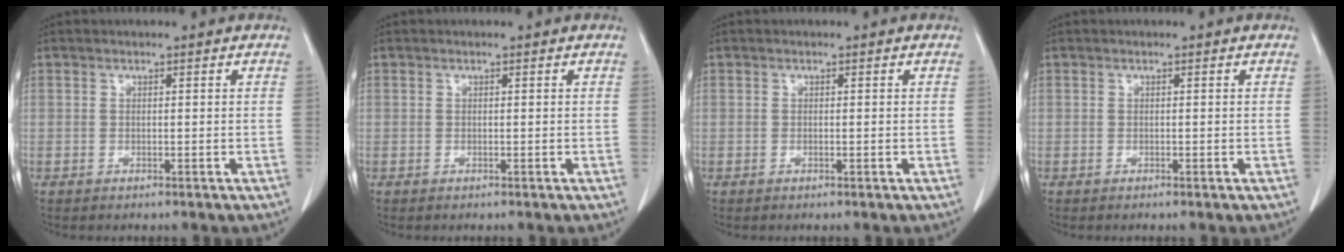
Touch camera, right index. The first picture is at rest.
{"total": 0.0}
{"total": 0.0}
{"total": 0.0}